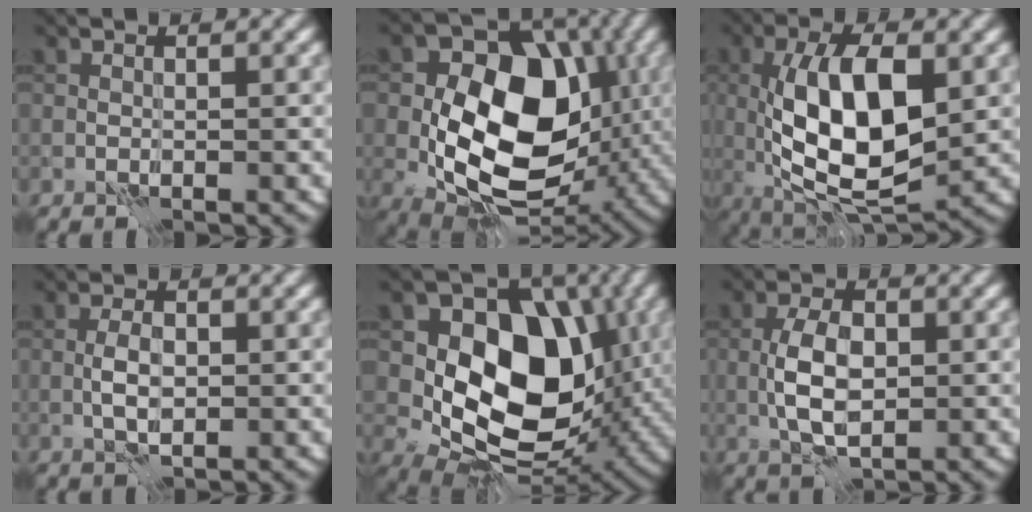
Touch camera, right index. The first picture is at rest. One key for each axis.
{"total": 14.4, "fx": -0.4, "fy": 10.1, "fz": 10.2, "tx": -0.158, "ty": -0.017, "tz": -0.007}
{"total": 10.4, "fx": 0.0, "fy": 4.2, "fz": 9.5, "tx": -0.164, "ty": 0.001, "tz": 0.000}
{"total": 2.2, "fx": -0.4, "fy": 1.2, "fz": 1.9, "tx": -0.035, "ty": 0.001, "tz": -0.007}
{"total": 12.0, "fx": 1.1, "fy": 8.6, "fz": 8.3, "tx": -0.123, "ty": -0.017, "tz": 0.016}
{"total": 4.5, "fx": -0.4, "fy": 2.4, "fz": 3.7, "tx": -0.077, "ty": 0.001, "tz": -0.008}